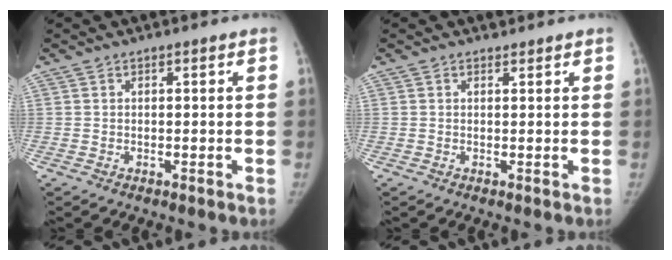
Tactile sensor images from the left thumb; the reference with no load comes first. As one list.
[{"total": 0.8, "force": [0.8, 0.4, 0.0], "torque": [0.002, -0.008, 0.010]}]